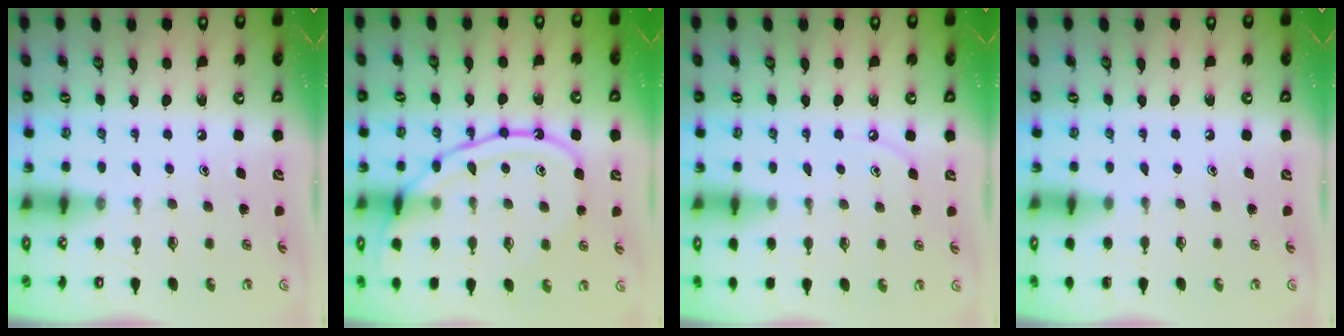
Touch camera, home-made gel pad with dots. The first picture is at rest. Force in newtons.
{"total": 14.5, "press": 14.4, "slide": 1.4}
{"total": 3.4, "press": 3.3, "slide": 0.4}
{"total": 0.0}